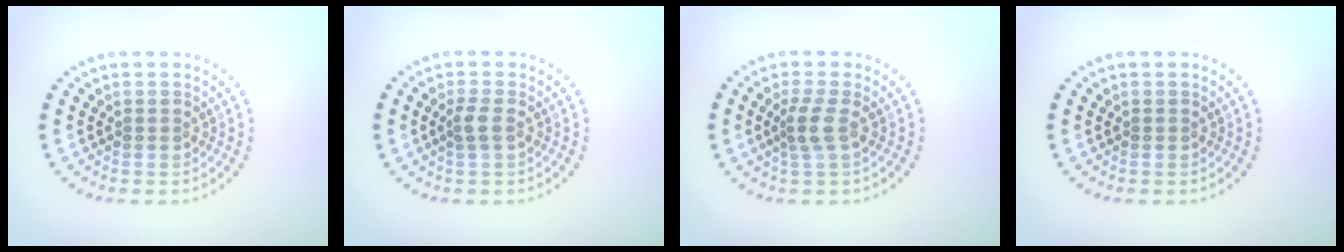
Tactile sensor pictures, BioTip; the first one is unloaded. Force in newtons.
{"total": 1.3, "press": 1.2, "slide": 0.4}
{"total": 2.0, "press": 1.6, "slide": 1.3}
{"total": 0.0}